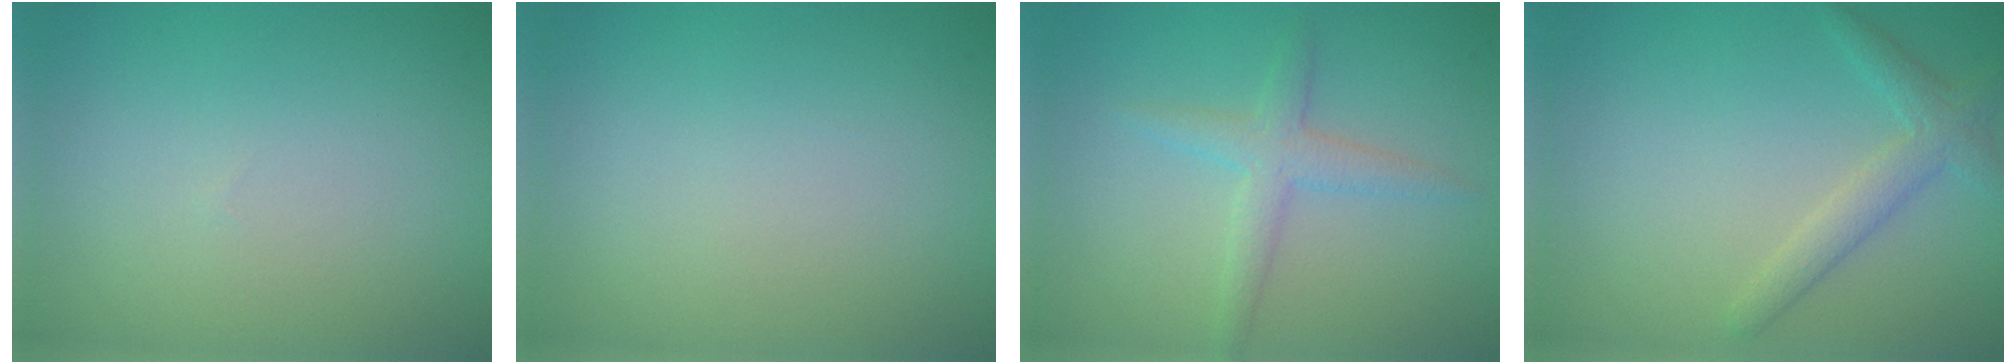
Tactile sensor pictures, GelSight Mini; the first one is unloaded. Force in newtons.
{"total": 0.0}
{"total": 2.6, "press": 2.6, "slide": 0.0}
{"total": 2.4, "press": 2.4, "slide": 0.2}